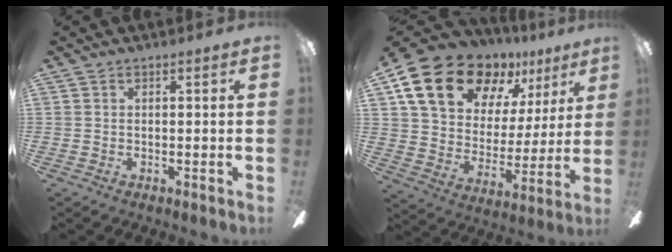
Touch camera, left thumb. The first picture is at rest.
{"total": 20.3, "force": [13.9, 11.6, 9.2], "torque": [-0.171, -0.082, 0.257]}